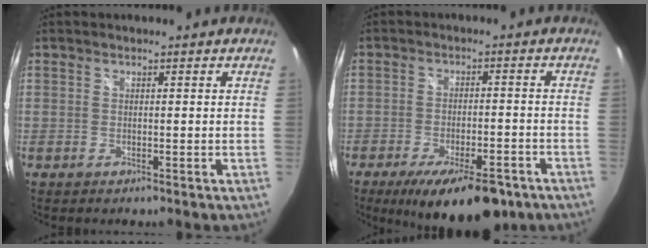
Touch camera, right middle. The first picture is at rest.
{"total": 15.4, "force": [-10.6, 5.5, 9.8], "torque": [-0.171, -0.027, -0.150]}